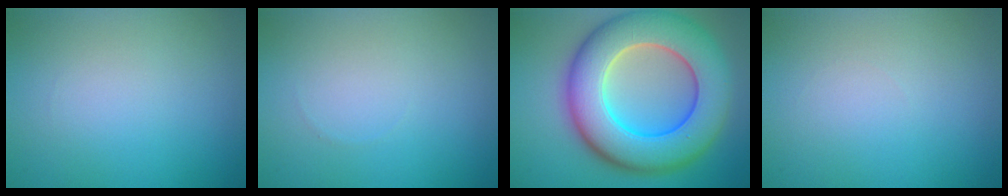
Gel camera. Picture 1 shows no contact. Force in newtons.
{"total": 0.0}
{"total": 12.3, "press": 12.3, "slide": 0.5}
{"total": 0.0}